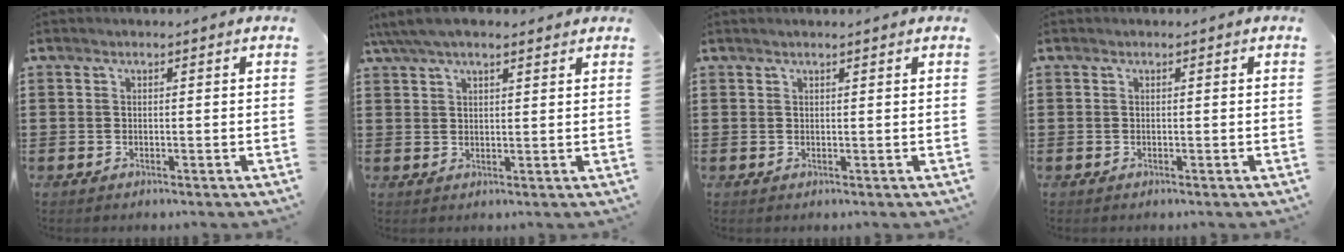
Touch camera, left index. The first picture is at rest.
{"total": 5.0, "force": [3.8, 1.3, 2.9], "torque": [-0.065, 0.002, 0.070]}
{"total": 0.8, "force": [0.6, -0.1, 0.5], "torque": [-0.009, -0.001, 0.011]}
{"total": 0.0}